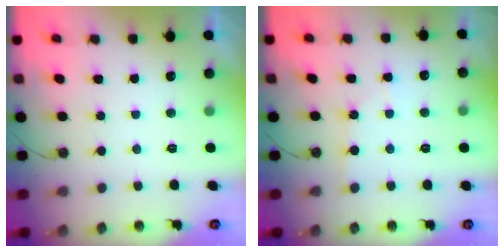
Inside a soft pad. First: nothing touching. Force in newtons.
{"total": 2.6, "press": 2.6, "slide": 0.3}